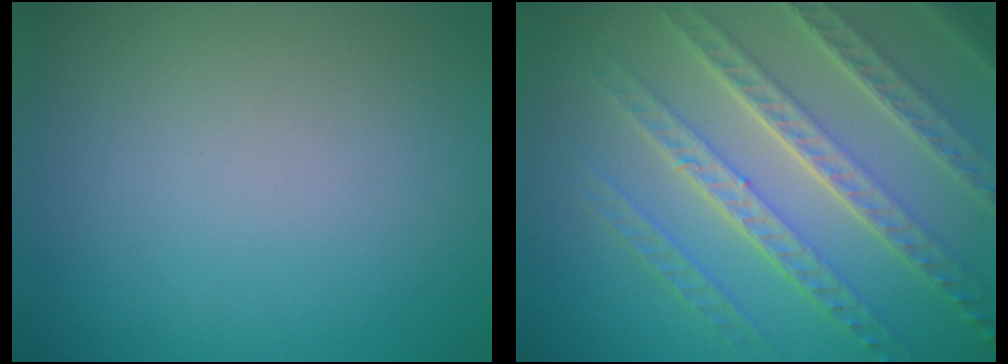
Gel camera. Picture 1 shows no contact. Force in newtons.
{"total": 8.0, "press": 5.6, "slide": 5.8}